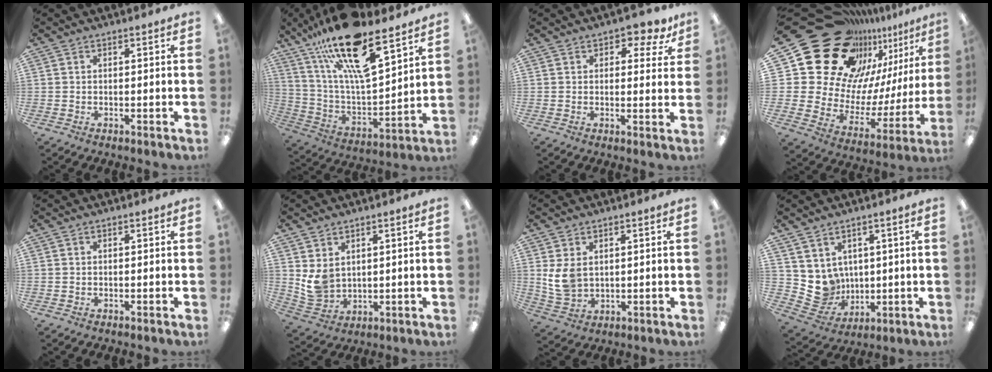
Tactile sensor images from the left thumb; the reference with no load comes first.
{"total": 21.6, "force": [15.1, 6.5, 14.0], "torque": [-0.255, -0.091, 0.254]}
{"total": 4.4, "force": [2.9, 2.6, 2.0], "torque": [-0.016, -0.012, 0.047]}
{"total": 24.3, "force": [17.6, 14.0, 9.3], "torque": [-0.152, -0.145, 0.346]}
{"total": 0.0}
{"total": 5.7, "force": [2.7, 4.2, 2.7], "torque": [-0.059, -0.009, 0.054]}
{"total": 6.5, "force": [1.7, 4.5, 4.4], "torque": [-0.106, 0.000, 0.033]}
{"total": 7.1, "force": [3.0, 6.3, 1.0], "torque": [-0.046, -0.031, 0.067]}